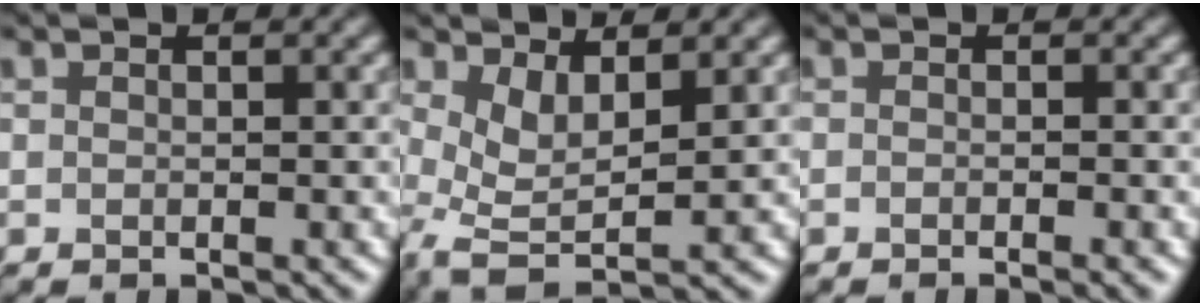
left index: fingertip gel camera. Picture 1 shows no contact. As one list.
[{"total": 3.4, "force": [0.5, 1.4, 3.1], "torque": [-0.067, -0.009, 0.011]}, {"total": 1.2, "force": [-0.8, 0.1, 0.9], "torque": [-0.010, -0.005, -0.016]}]